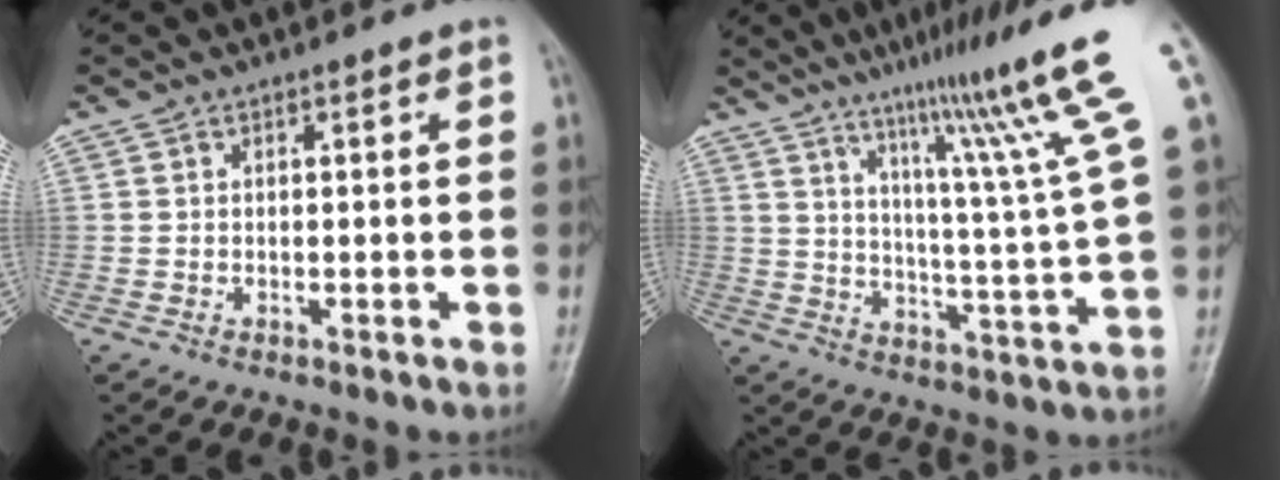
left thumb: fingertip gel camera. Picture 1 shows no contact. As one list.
[{"total": 17.6, "force": [10.5, -0.9, 14.0], "torque": [-0.197, -0.057, 0.150]}]